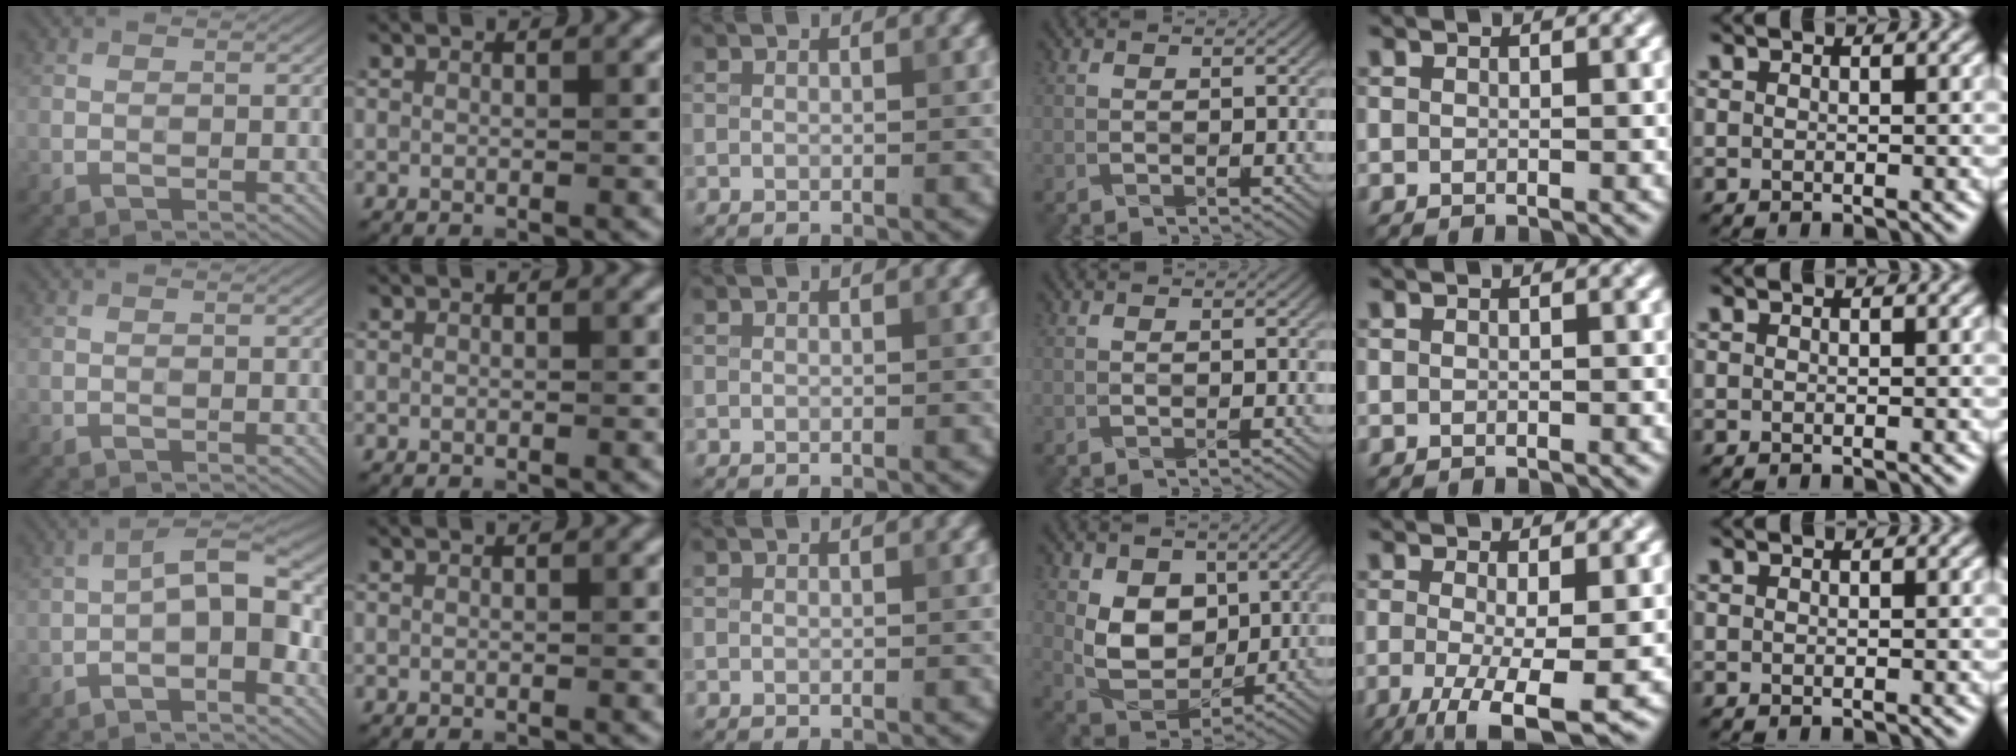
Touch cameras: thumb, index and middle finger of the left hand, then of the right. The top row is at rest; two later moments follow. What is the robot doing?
{"motion": "wrap", "object": "tissue paper"}